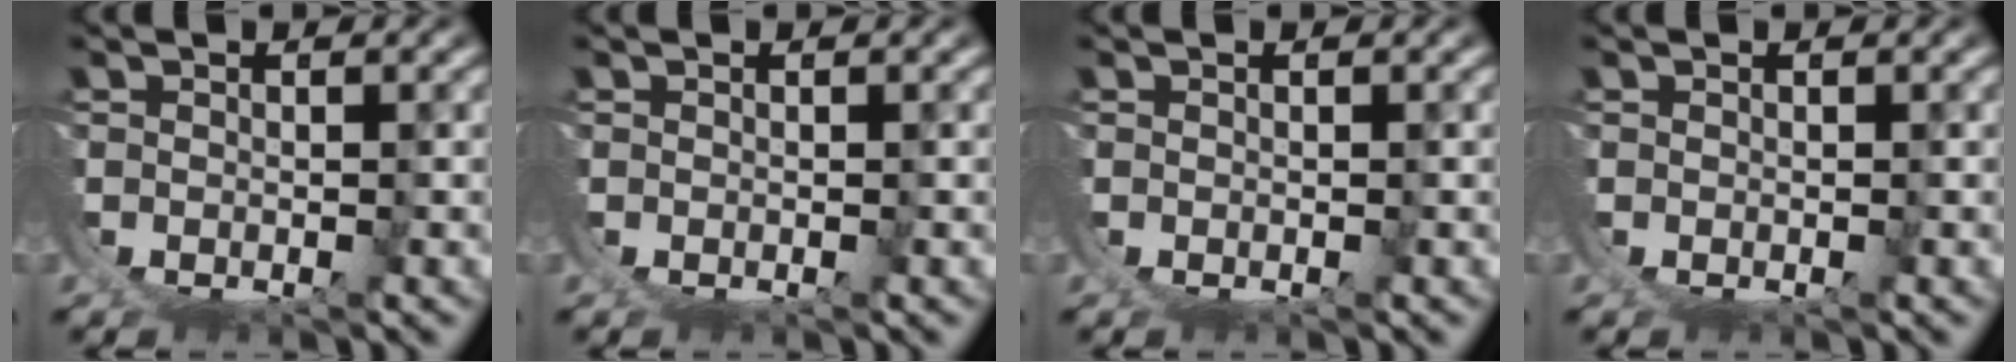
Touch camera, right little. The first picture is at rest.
{"total": 0.0}
{"total": 0.0}
{"total": 0.0}